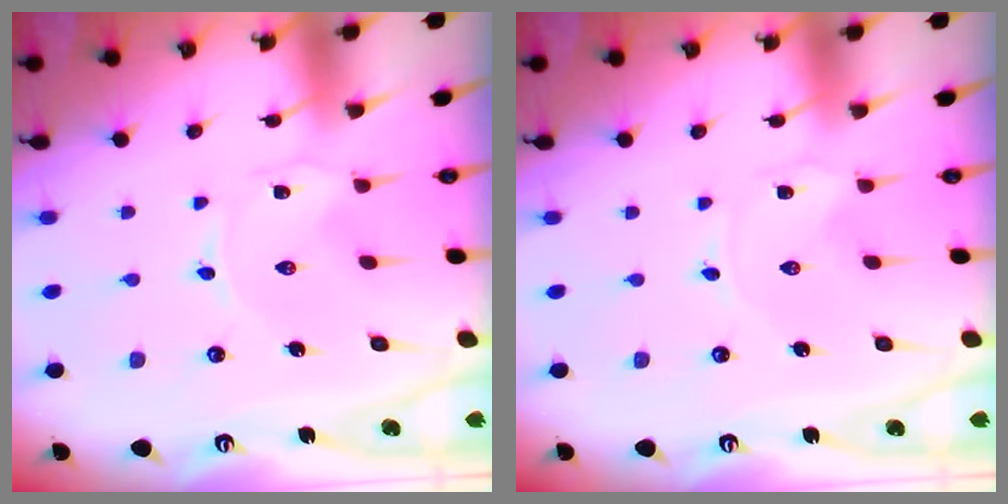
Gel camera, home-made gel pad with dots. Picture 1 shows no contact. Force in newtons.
{"total": 0.0}